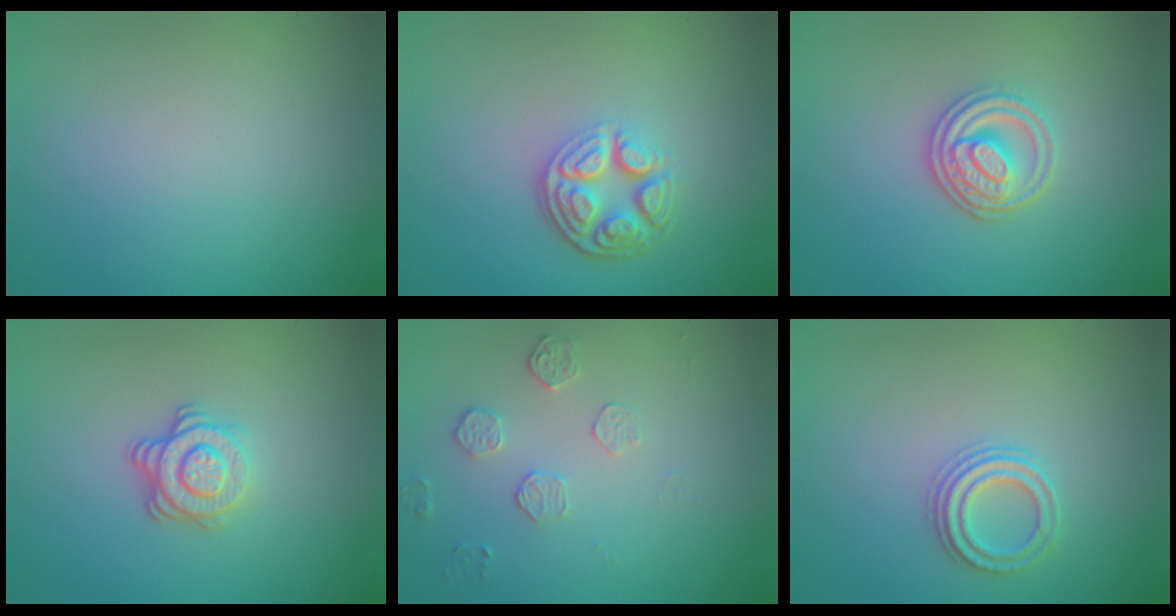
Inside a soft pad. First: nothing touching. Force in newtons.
{"total": 4.8, "press": 3.5, "slide": 3.3}
{"total": 3.4, "press": 3.0, "slide": 1.7}
{"total": 3.4, "press": 2.7, "slide": 2.1}
{"total": 1.8, "press": 1.2, "slide": 1.3}
{"total": 2.3, "press": 2.2, "slide": 0.5}